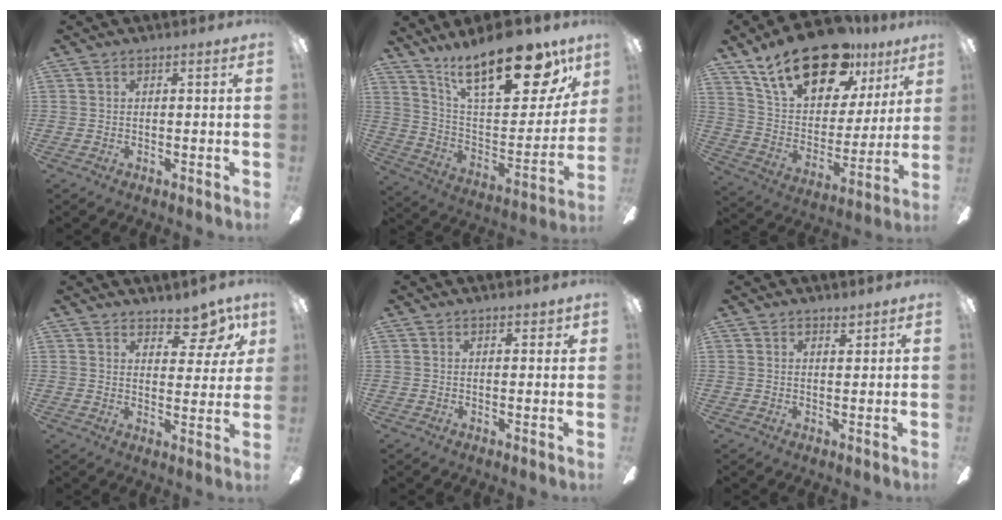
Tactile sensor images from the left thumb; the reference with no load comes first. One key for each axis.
{"total": 25.2, "fx": 17.0, "fy": 8.9, "fz": 16.4, "tx": -0.250, "ty": -0.103, "tz": 0.284}
{"total": 23.8, "fx": 15.8, "fy": 11.6, "fz": 13.4, "tx": -0.219, "ty": -0.091, "tz": 0.277}
{"total": 8.8, "fx": 6.8, "fy": 3.7, "fz": 4.2, "tx": -0.046, "ty": -0.043, "tz": 0.119}
{"total": 1.8, "fx": 1.3, "fy": 0.7, "fz": 1.1, "tx": -0.014, "ty": -0.002, "tz": 0.021}
{"total": 1.9, "fx": 1.8, "fy": 0.6, "fz": 0.5, "tx": 0.004, "ty": -0.009, "tz": 0.029}